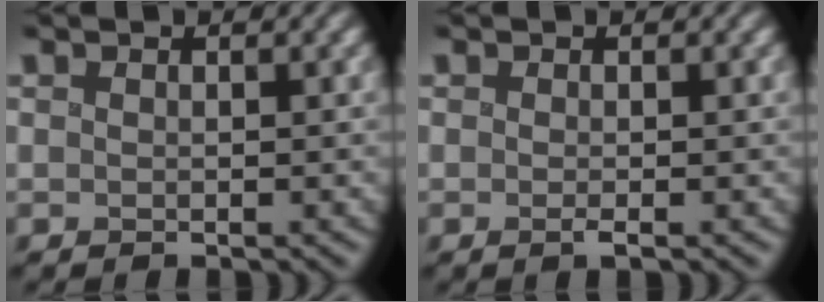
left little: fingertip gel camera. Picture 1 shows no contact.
{"total": 0.6, "force": [-0.2, 0.1, 0.5], "torque": [-0.010, -0.003, -0.003]}